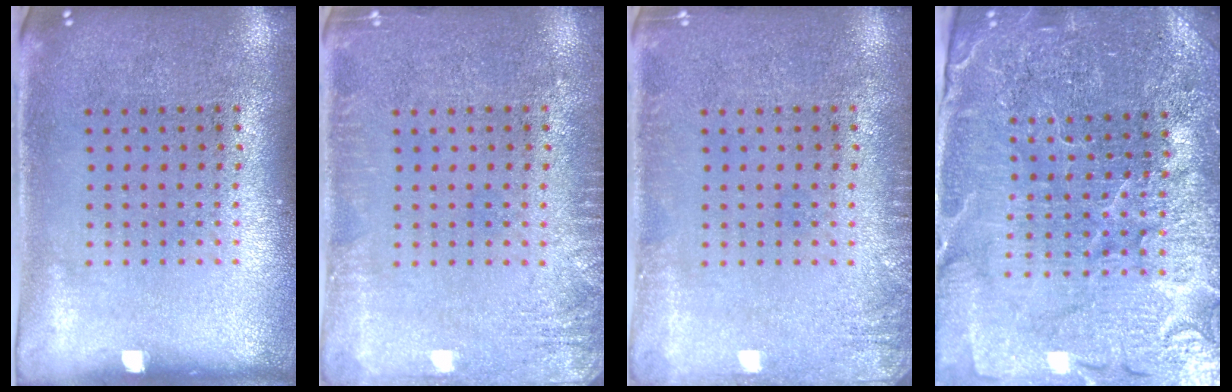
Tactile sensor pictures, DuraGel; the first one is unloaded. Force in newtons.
{"total": 2.1, "press": 2.1, "slide": 0.4}
{"total": 1.4, "press": 1.4, "slide": 0.3}
{"total": 4.6, "press": 4.4, "slide": 1.6}